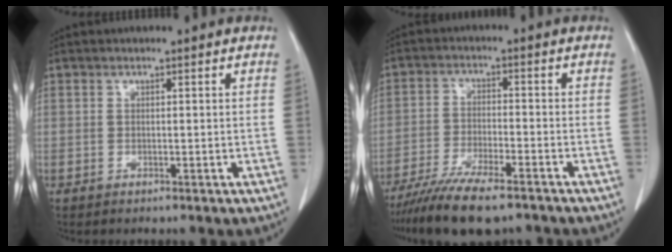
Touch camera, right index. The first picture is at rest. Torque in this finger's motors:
{"motor_torque": [1.10, -1.04, 0.49, 0.14]}